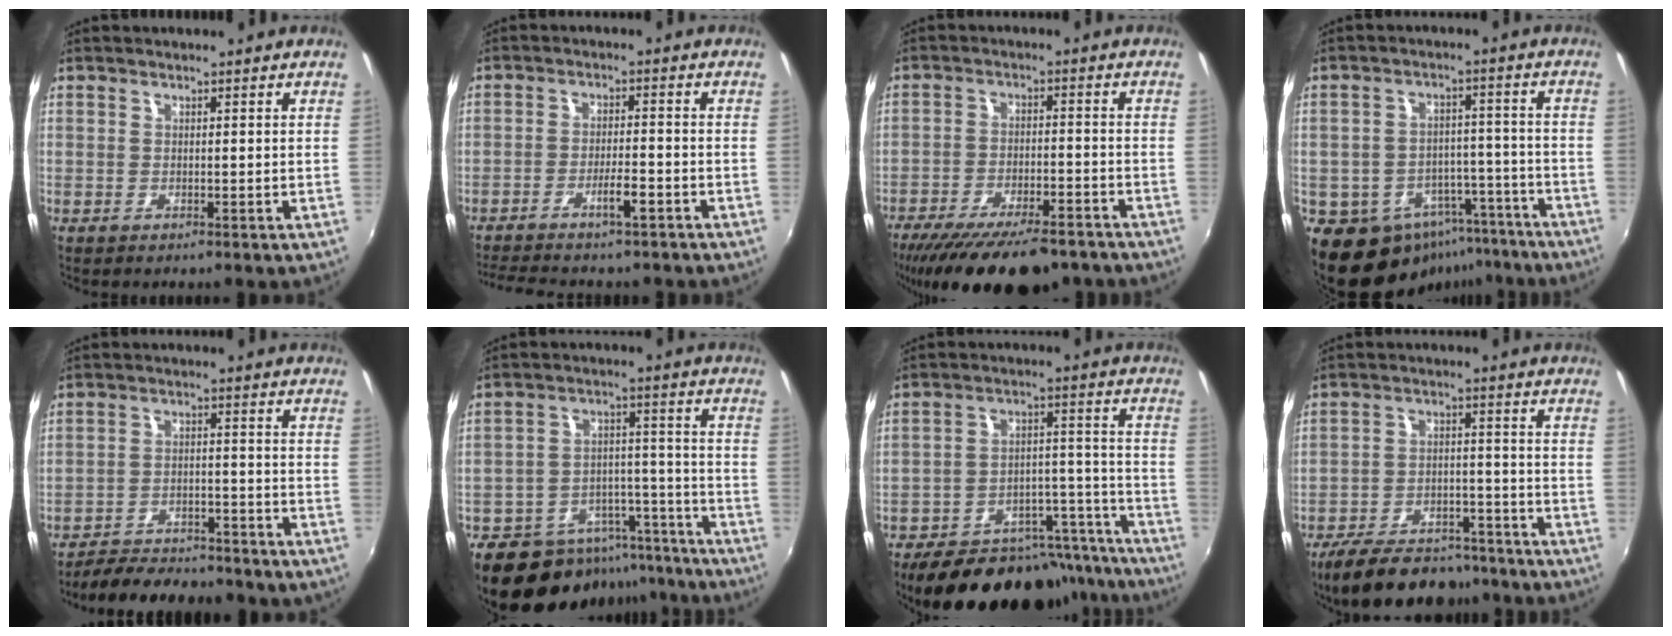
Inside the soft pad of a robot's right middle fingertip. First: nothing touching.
{"total": 6.6, "force": [-5.3, 0.6, 3.8], "torque": [-0.078, 0.002, -0.085]}
{"total": 18.6, "force": [-14.9, 5.0, 9.9], "torque": [-0.188, -0.037, -0.217]}
{"total": 12.5, "force": [-8.7, 8.1, 3.8], "torque": [-0.070, 0.028, -0.094]}
{"total": 14.1, "force": [-12.2, 3.7, 6.1], "torque": [-0.126, -0.013, -0.167]}
{"total": 17.6, "force": [-14.8, 7.6, 5.7], "torque": [-0.110, 0.041, -0.192]}
{"total": 23.5, "force": [-20.2, 8.6, 8.3], "torque": [-0.133, 0.043, -0.251]}
{"total": 16.4, "force": [-13.5, 6.1, 6.9], "torque": [-0.144, 0.005, -0.190]}